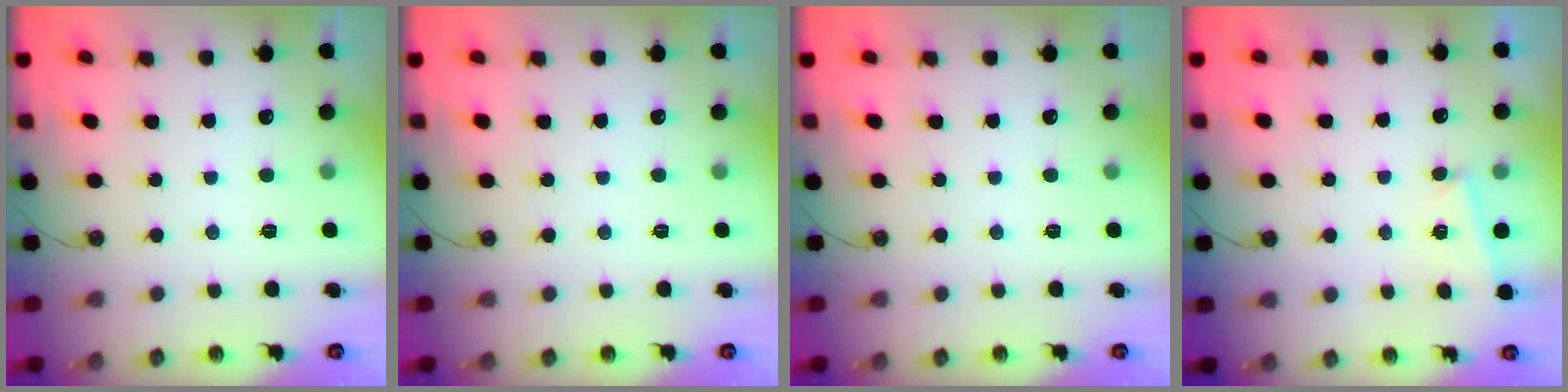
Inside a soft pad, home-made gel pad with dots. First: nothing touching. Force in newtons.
{"total": 0.0}
{"total": 0.0}
{"total": 2.9, "press": 2.4, "slide": 1.5}